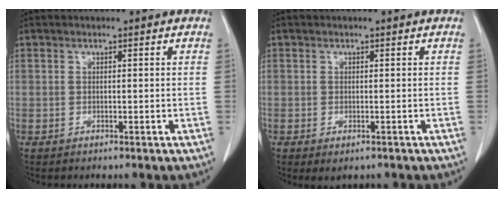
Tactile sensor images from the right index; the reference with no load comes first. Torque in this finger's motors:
{"motor_torque": [0.24, -0.19, 0.08, 0.03]}